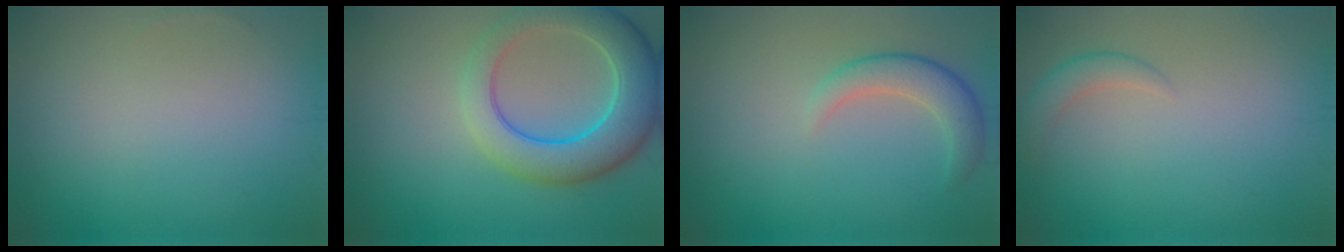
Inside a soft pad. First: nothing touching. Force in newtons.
{"total": 7.1, "press": 7.1, "slide": 0.6}
{"total": 3.0, "press": 3.0, "slide": 0.4}
{"total": 1.6, "press": 1.6, "slide": 0.1}